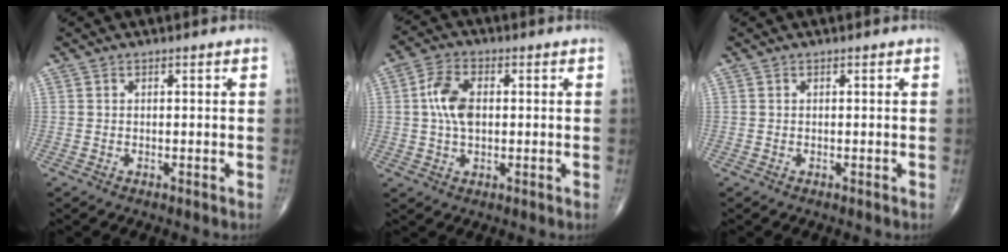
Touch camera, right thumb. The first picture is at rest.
{"total": 7.3, "force": [0.7, 4.3, 5.9], "torque": [-0.113, 0.009, 0.008]}
{"total": 0.0}